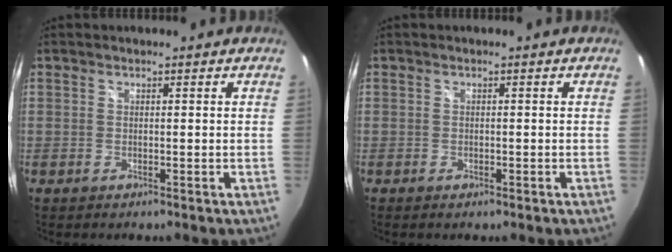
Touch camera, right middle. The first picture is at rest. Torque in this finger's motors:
{"motor_torque": [-0.26, 0.11, 0.04, -0.01]}